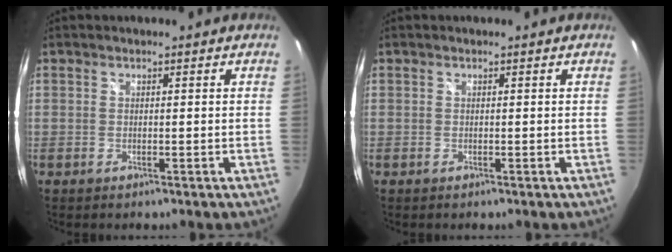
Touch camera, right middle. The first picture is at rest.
{"total": 0.0}